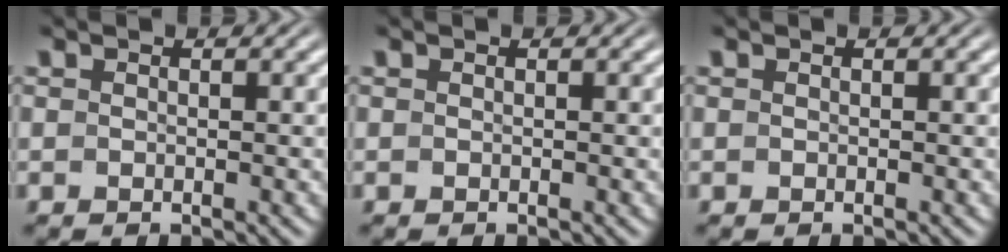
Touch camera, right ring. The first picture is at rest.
{"total": 0.0}
{"total": 0.0}